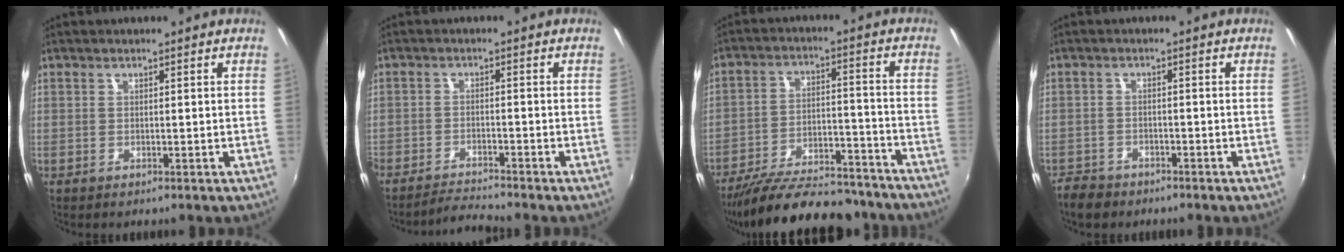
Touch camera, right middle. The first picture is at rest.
{"total": 4.5, "force": [-4.4, -0.6, 0.7], "torque": [-0.035, -0.009, -0.084]}
{"total": 24.2, "force": [-20.8, 6.7, 10.6], "torque": [-0.194, -0.011, -0.290]}
{"total": 4.8, "force": [-3.9, 2.4, 1.1], "torque": [-0.043, -0.002, -0.071]}